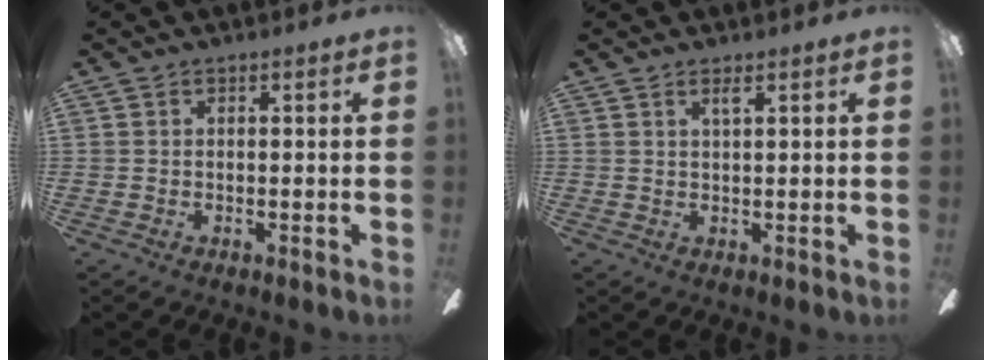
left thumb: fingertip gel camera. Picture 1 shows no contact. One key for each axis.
{"total": 1.8, "fx": 1.4, "fy": 0.0, "fz": 1.1, "tx": -0.026, "ty": -0.001, "tz": 0.024}